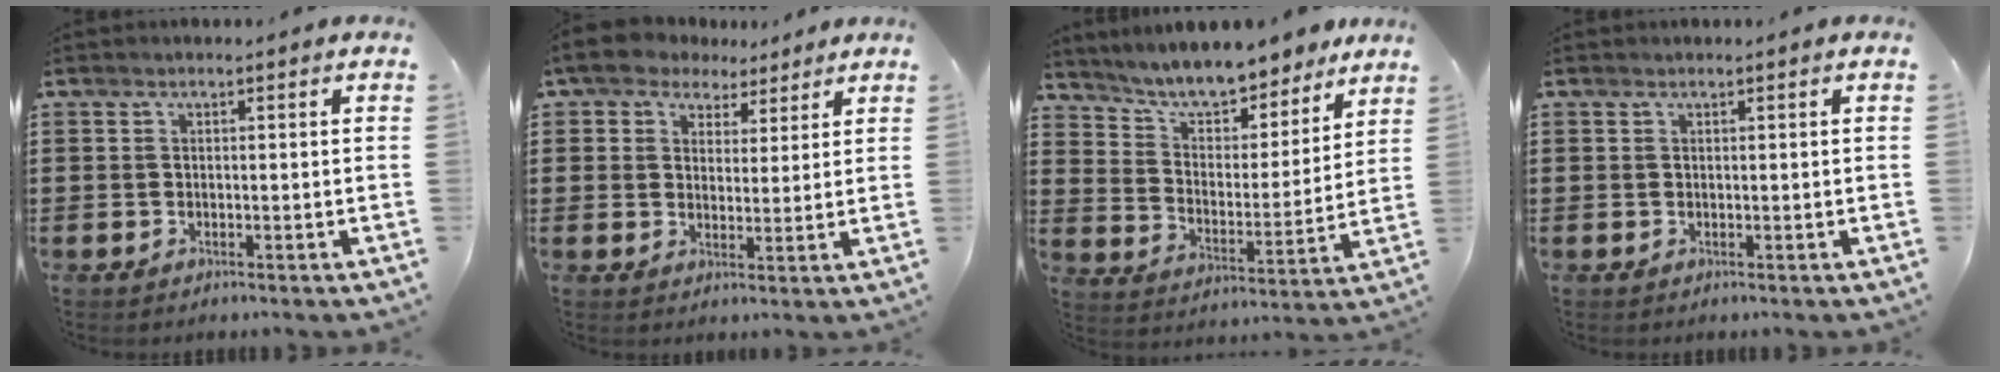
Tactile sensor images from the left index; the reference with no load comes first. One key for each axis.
{"total": 5.2, "fx": 3.9, "fy": 3.2, "fz": 1.1, "tx": -0.047, "ty": 0.000, "tz": 0.071}
{"total": 7.9, "fx": 7.6, "fy": 1.0, "fz": 2.1, "tx": -0.074, "ty": -0.051, "tz": 0.134}
{"total": 0.0}